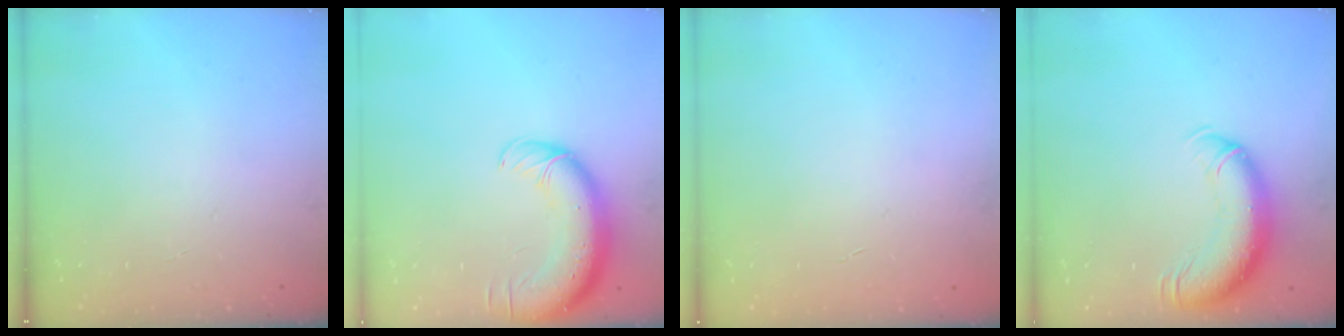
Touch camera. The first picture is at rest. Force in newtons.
{"total": 13.5, "press": 13.0, "slide": 3.6}
{"total": 0.0}
{"total": 13.5, "press": 13.1, "slide": 3.5}